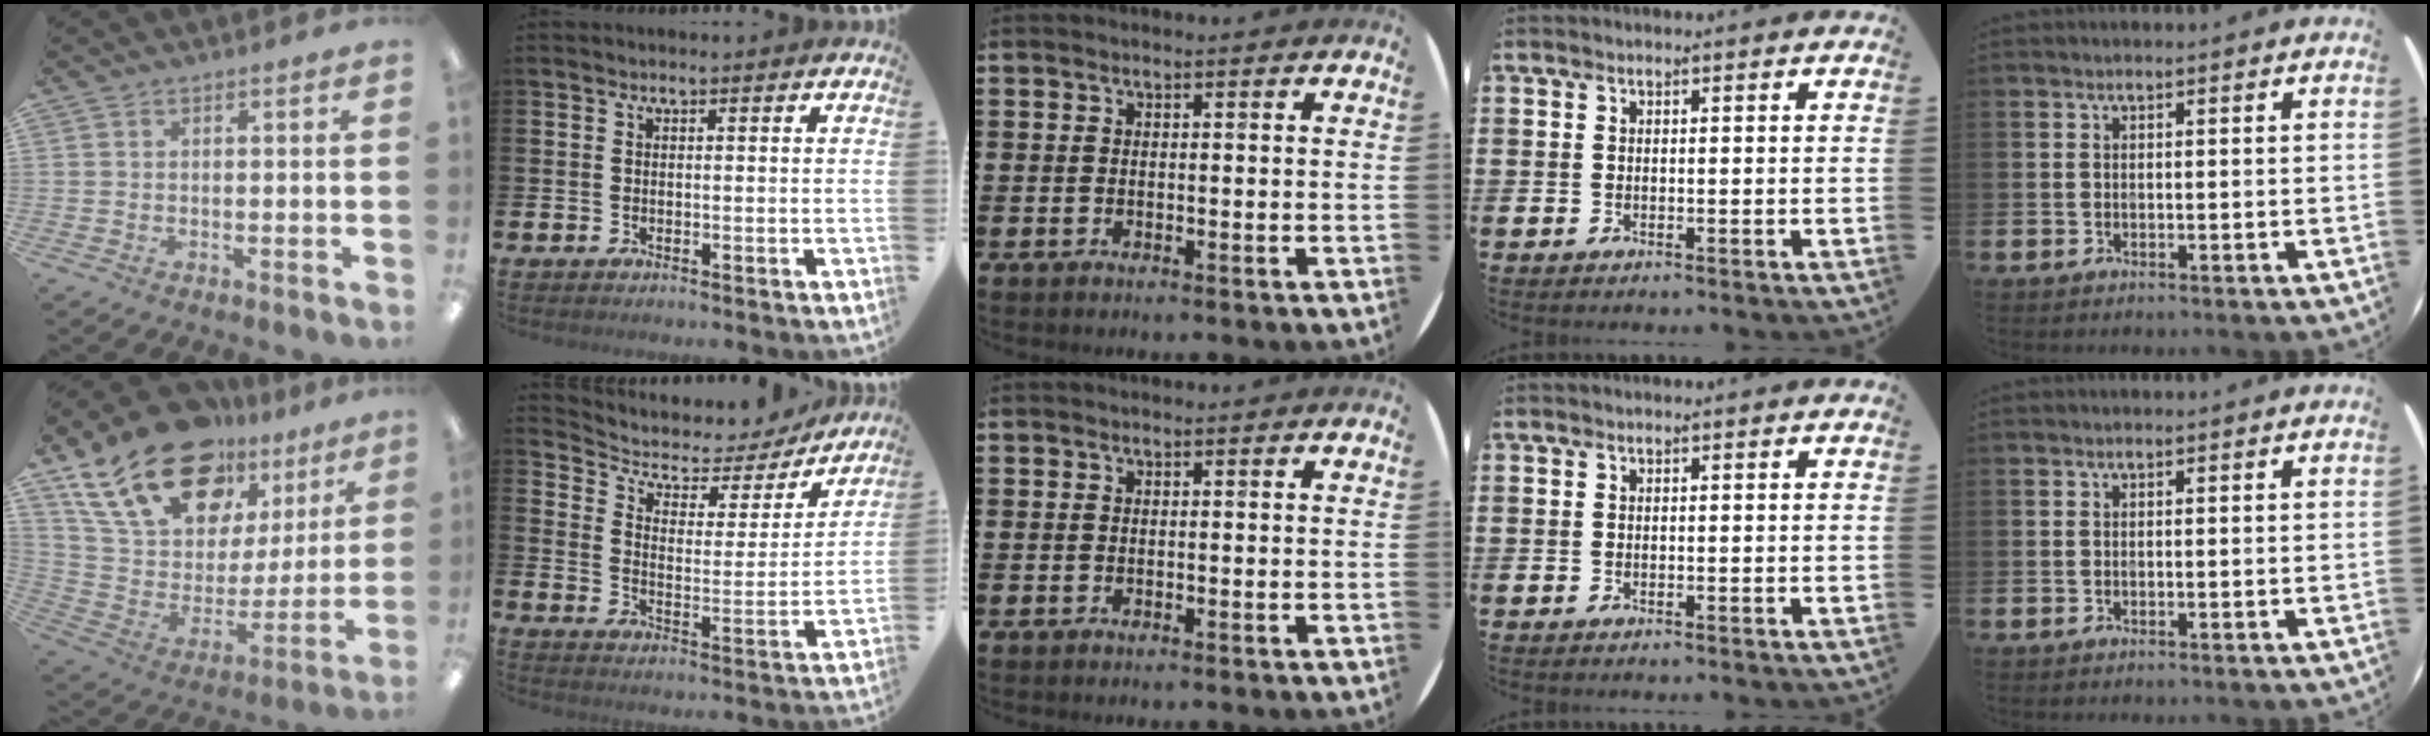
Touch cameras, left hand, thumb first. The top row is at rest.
{"thumb": {"total": 23.8, "force": [16.6, 12.7, 11.6], "torque": [-0.206, -0.099, 0.304]}, "index": {"total": 4.4, "force": [3.6, 2.3, 1.0], "torque": [-0.044, -0.034, 0.051]}}